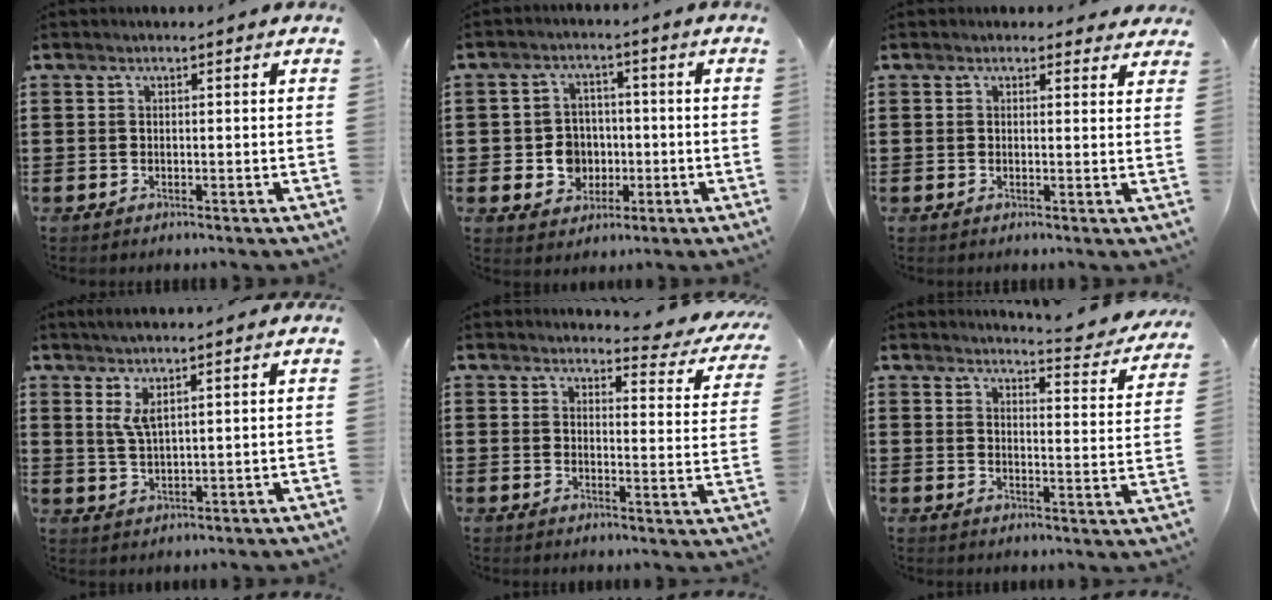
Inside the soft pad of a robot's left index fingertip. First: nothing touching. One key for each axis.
{"total": 5.8, "fx": -0.9, "fy": 5.3, "fz": 2.3, "tx": -0.051, "ty": 0.013, "tz": -0.015}
{"total": 1.5, "fx": 1.3, "fy": 0.7, "fz": 0.3, "tx": -0.002, "ty": 0.003, "tz": 0.023}
{"total": 4.2, "fx": 2.1, "fy": 0.9, "fz": 3.6, "tx": -0.074, "ty": 0.003, "tz": 0.036}
{"total": 4.2, "fx": 3.9, "fy": 0.5, "fz": 1.4, "tx": -0.028, "ty": -0.025, "tz": 0.064}
{"total": 4.9, "fx": 4.6, "fy": -0.1, "fz": 1.6, "tx": -0.026, "ty": -0.036, "tz": 0.073}